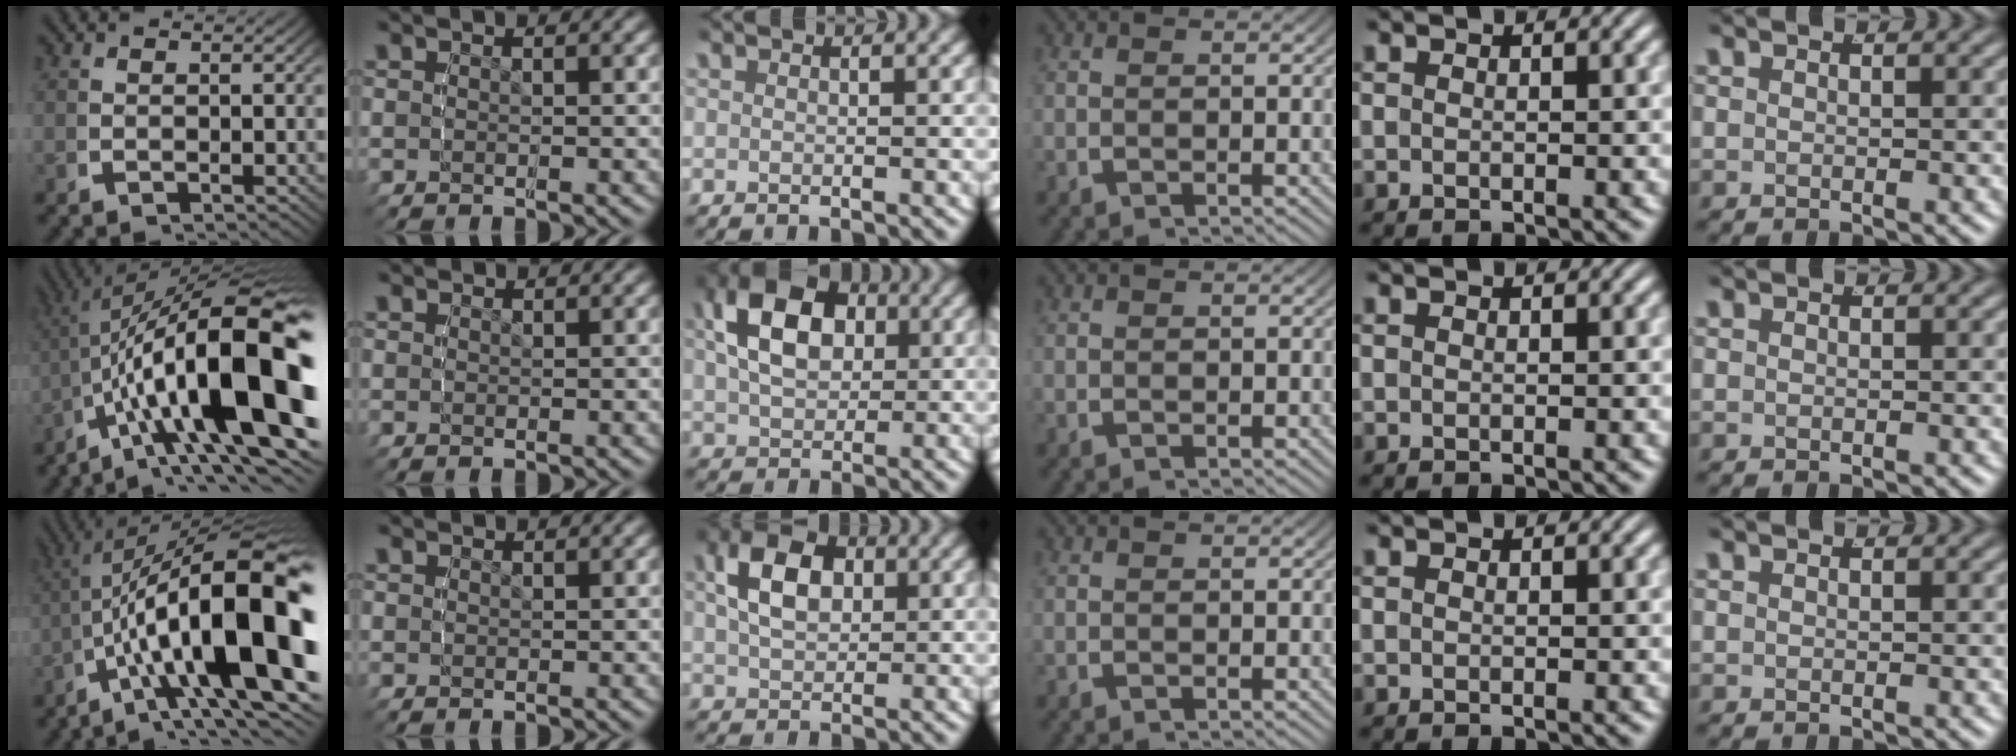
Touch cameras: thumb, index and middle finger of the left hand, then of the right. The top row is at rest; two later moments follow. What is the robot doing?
{"motion": "lift_and_place", "object": "toy banana"}